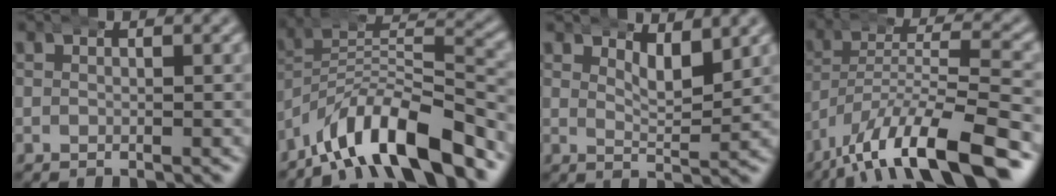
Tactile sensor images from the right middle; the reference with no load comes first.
{"total": 11.3, "force": [-6.4, 5.9, 7.3], "torque": [-0.113, -0.024, -0.099]}
{"total": 3.3, "force": [2.5, 0.7, 2.0], "torque": [-0.030, -0.015, 0.046]}
{"total": 9.5, "force": [-6.0, 3.0, 6.8], "torque": [-0.120, -0.018, -0.089]}